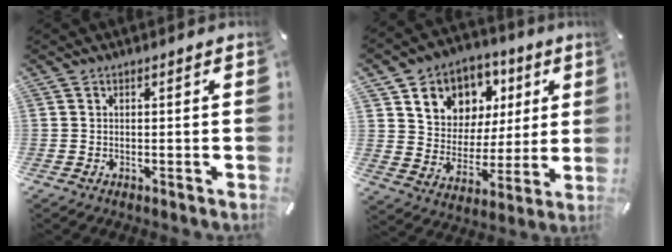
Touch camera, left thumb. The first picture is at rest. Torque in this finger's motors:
{"motor_torque": [0.64, 0.66, 1.40, -1.37, 0.10]}